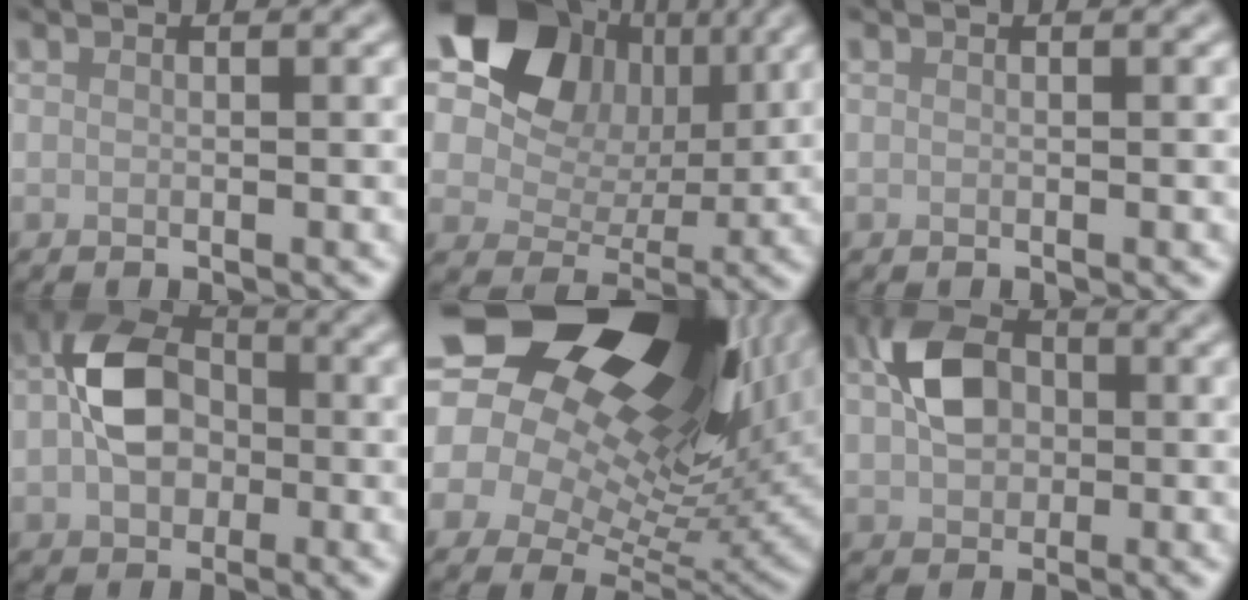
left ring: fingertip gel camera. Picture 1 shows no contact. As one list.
[{"total": 12.6, "force": [5.2, 8.9, 7.3], "torque": [-0.135, 0.021, 0.081]}, {"total": 0.0}, {"total": 6.8, "force": [-0.7, 4.9, 4.6], "torque": [-0.084, 0.012, -0.024]}, {"total": 22.9, "force": [10.2, 14.2, 14.9], "torque": [-0.291, 0.049, 0.176]}, {"total": 5.5, "force": [0.4, 4.1, 3.6], "torque": [-0.070, 0.011, -0.003]}]